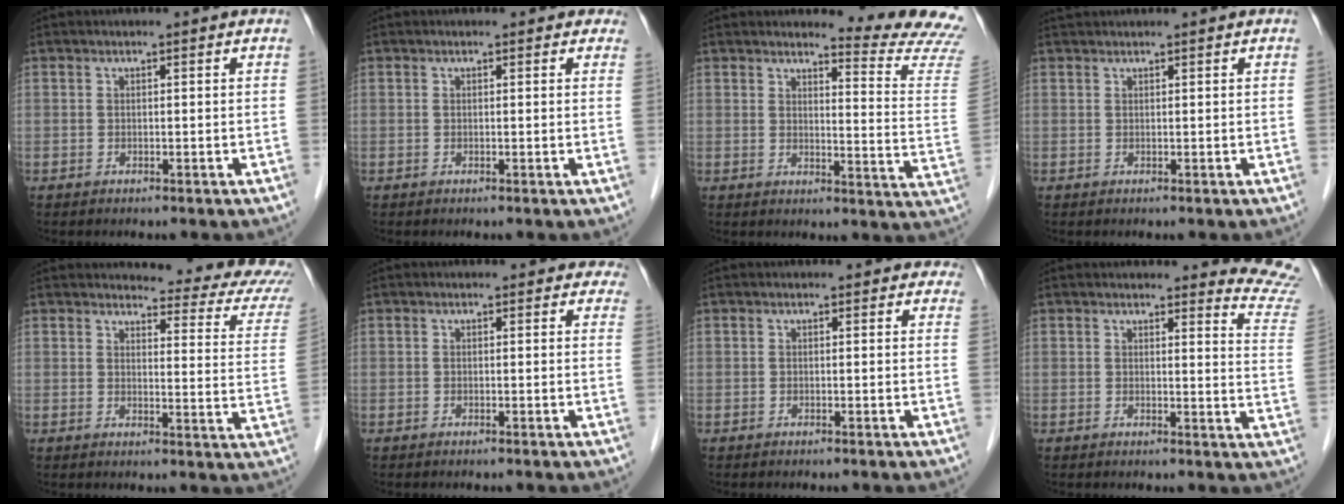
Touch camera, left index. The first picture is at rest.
{"total": 1.6, "force": [1.3, 0.9, 0.3], "torque": [0.005, -0.003, -0.002]}
{"total": 12.2, "force": [12.0, -1.5, 1.5], "torque": [-0.013, -0.128, 0.115]}
{"total": 1.5, "force": [1.5, -0.2, 0.4], "torque": [-0.005, 0.022, 0.032]}
{"total": 15.4, "force": [14.6, 2.2, 4.4], "torque": [-0.024, -0.083, 0.132]}
{"total": 2.2, "force": [1.6, 1.4, 0.0], "torque": [0.018, -0.006, -0.006]}
{"total": 2.0, "force": [1.6, 1.1, 0.2], "torque": [0.012, -0.005, -0.003]}
{"total": 9.5, "force": [9.5, 0.0, 0.3], "torque": [0.021, -0.095, 0.068]}